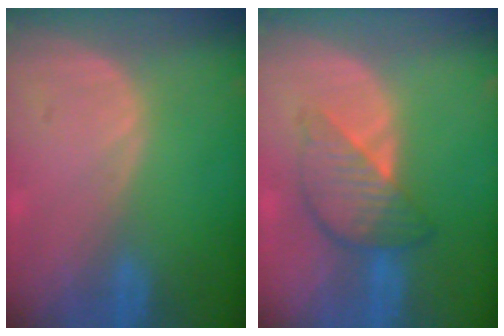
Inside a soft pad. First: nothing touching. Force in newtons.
{"total": 6.0, "press": 6.0, "slide": 0.4}